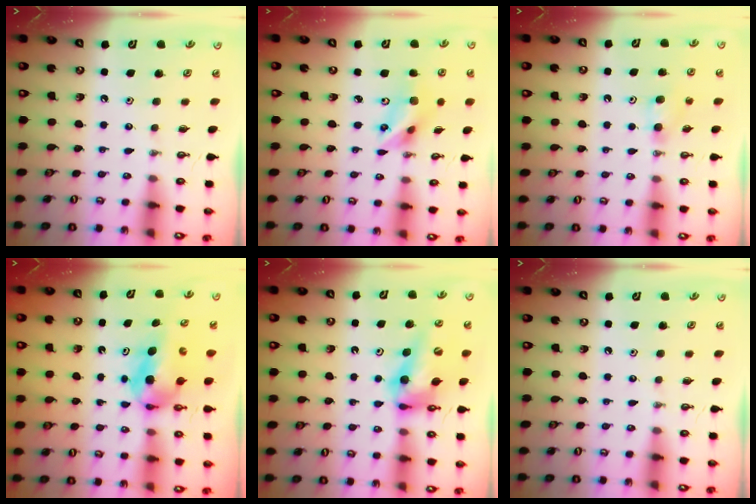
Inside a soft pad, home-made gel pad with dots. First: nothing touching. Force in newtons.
{"total": 8.6, "press": 8.1, "slide": 2.6}
{"total": 3.6, "press": 3.6, "slide": 0.7}
{"total": 8.2, "press": 4.4, "slide": 6.9}
{"total": 12.7, "press": 12.6, "slide": 1.1}
{"total": 0.0}